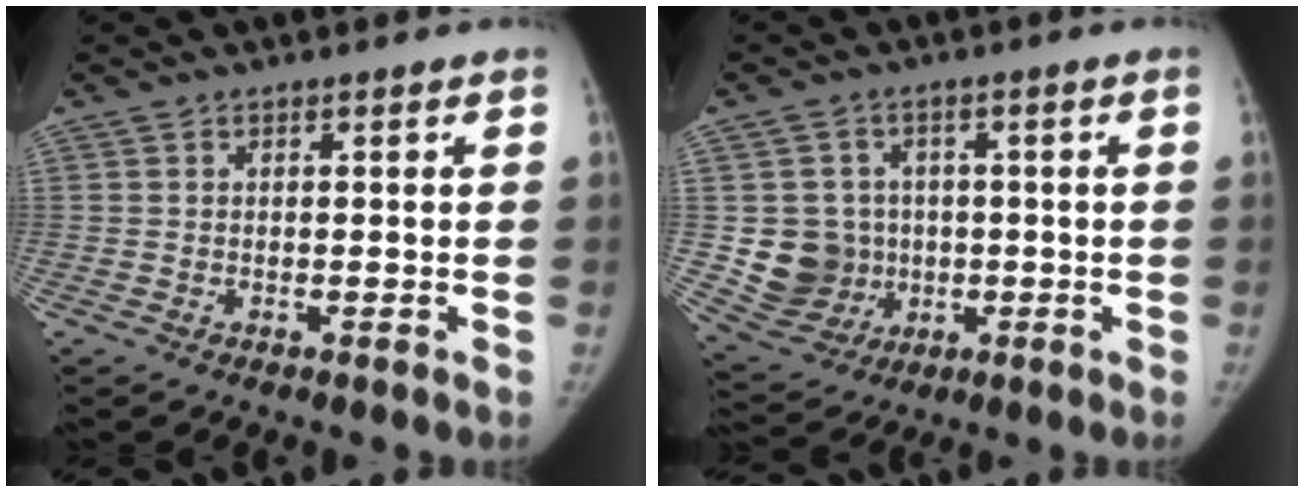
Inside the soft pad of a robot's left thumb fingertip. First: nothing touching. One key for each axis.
{"total": 9.7, "fx": -0.2, "fy": 9.3, "fz": 2.9, "tx": -0.020, "ty": 0.005, "tz": 0.013}